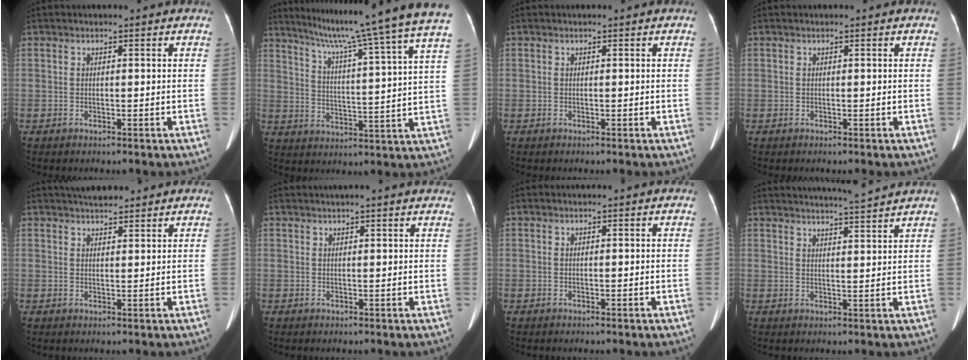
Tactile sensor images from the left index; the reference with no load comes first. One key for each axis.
{"total": 23.6, "fx": 20.2, "fy": -2.5, "fz": 11.9, "tx": -0.185, "ty": -0.051, "tz": 0.263}
{"total": 0.0}
{"total": 0.0}
{"total": 5.1, "fx": 4.5, "fy": 1.5, "fz": 1.8, "tx": -0.022, "ty": 0.026, "tz": 0.070}
{"total": 6.4, "fx": 5.7, "fy": 0.7, "fz": 2.8, "tx": -0.035, "ty": 0.031, "tz": 0.059}
{"total": 0.0}
{"total": 7.8, "fx": 7.3, "fy": -1.4, "fz": 2.4, "tx": -0.040, "ty": 0.001, "tz": 0.099}